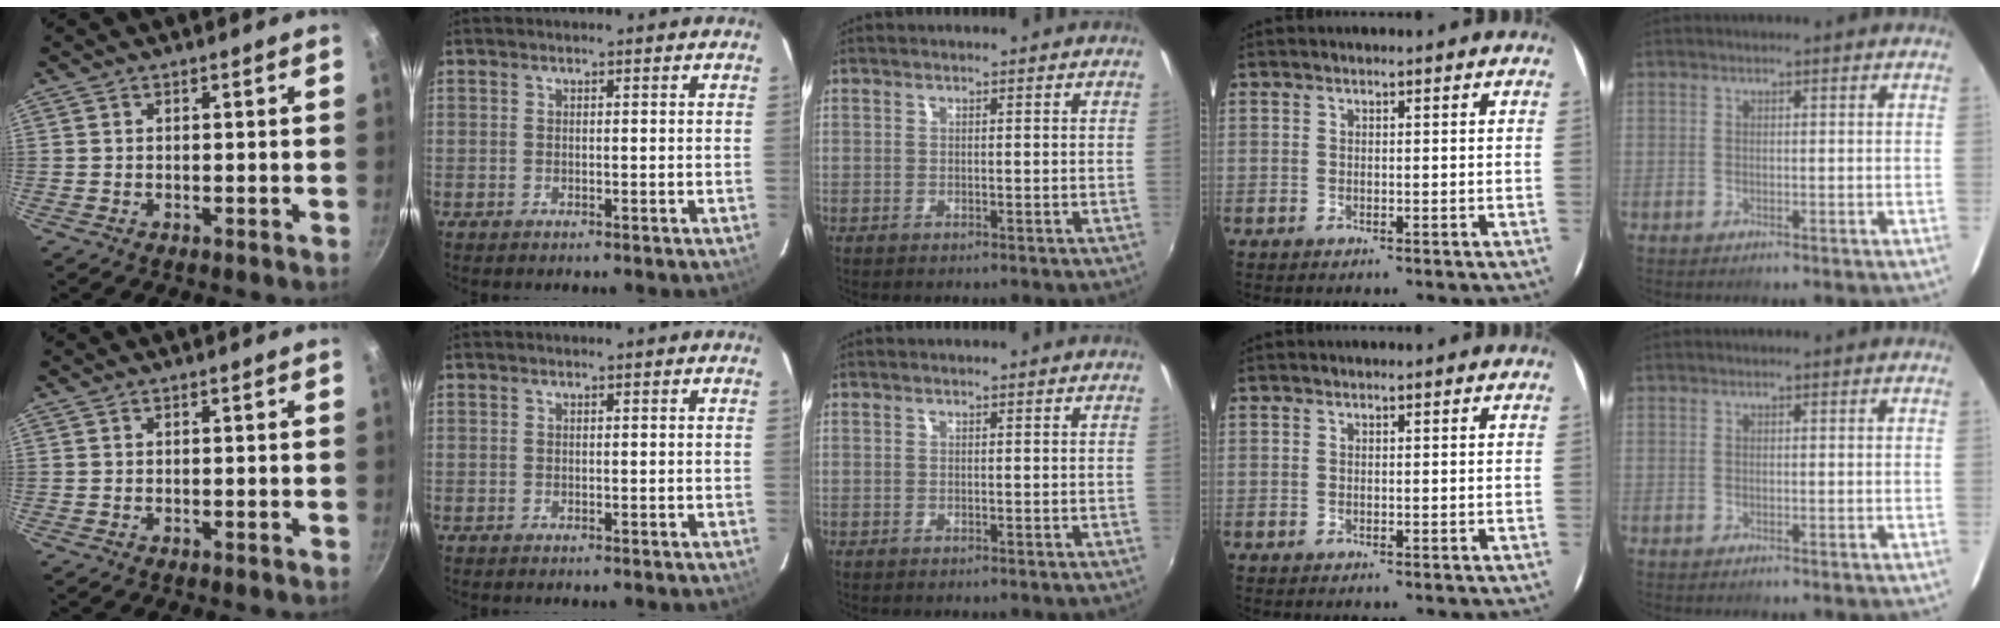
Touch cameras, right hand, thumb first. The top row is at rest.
{}